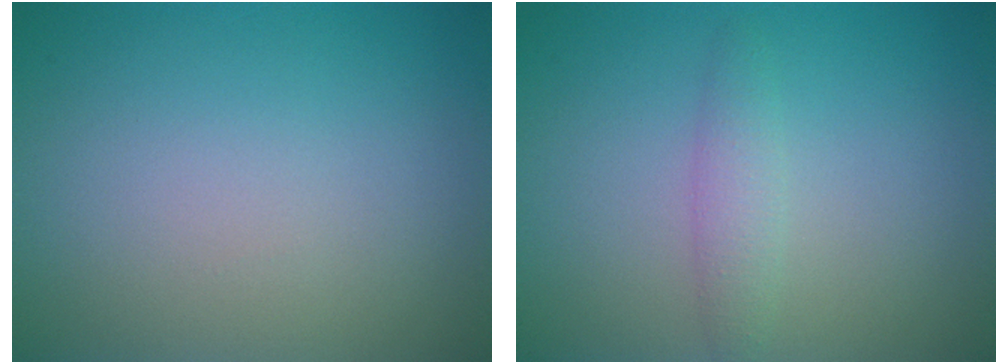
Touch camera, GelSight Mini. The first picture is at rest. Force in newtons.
{"total": 1.8, "press": 1.8, "slide": 0.1}